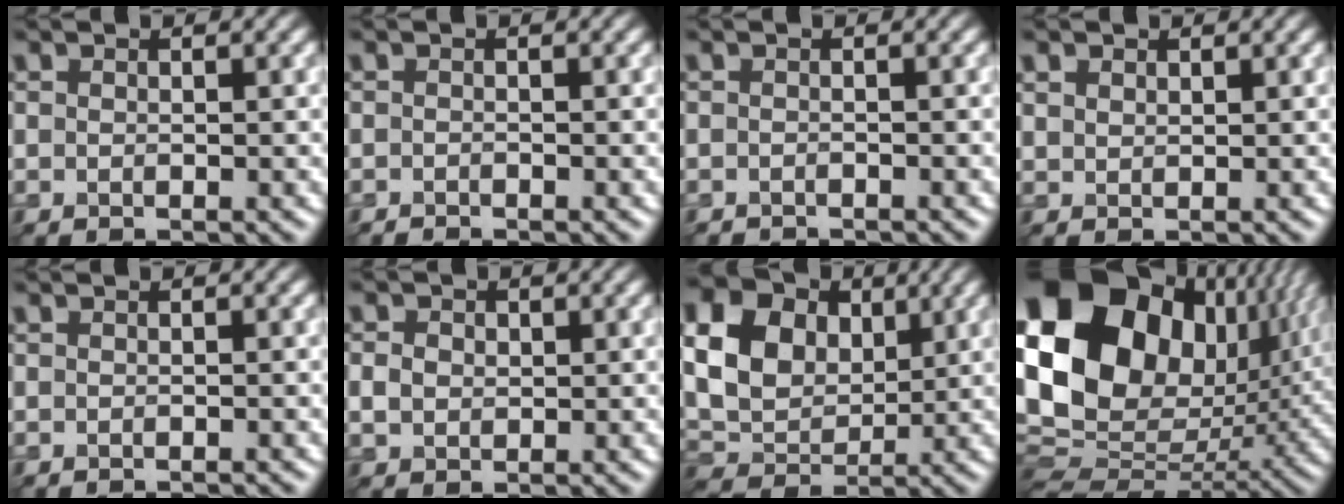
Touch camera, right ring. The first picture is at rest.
{"total": 0.5, "force": [-0.5, -0.1, 0.0], "torque": [-0.003, -0.004, -0.011]}
{"total": 1.1, "force": [-1.1, -0.1, -0.1], "torque": [0.000, -0.011, -0.021]}
{"total": 0.9, "force": [0.7, 0.5, 0.3], "torque": [-0.014, -0.002, 0.013]}
{"total": 0.6, "force": [-0.6, -0.1, 0.0], "torque": [-0.004, -0.004, -0.011]}
{"total": 1.8, "force": [0.0, 1.5, 1.0], "torque": [-0.022, -0.004, -0.002]}
{"total": 10.5, "force": [2.7, 7.9, 6.4], "torque": [-0.163, 0.021, 0.038]}
{"total": 21.1, "force": [5.4, 15.0, 13.8], "torque": [-0.285, 0.011, 0.107]}